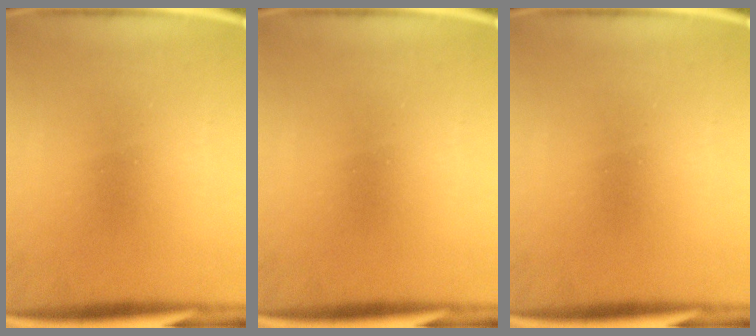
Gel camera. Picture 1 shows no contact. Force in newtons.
{"total": 0.0}
{"total": 0.0}